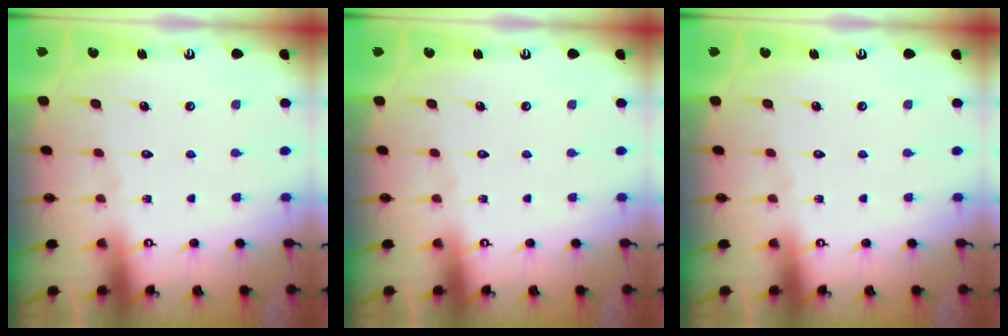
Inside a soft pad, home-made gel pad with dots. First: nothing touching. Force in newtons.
{"total": 0.0}
{"total": 0.0}